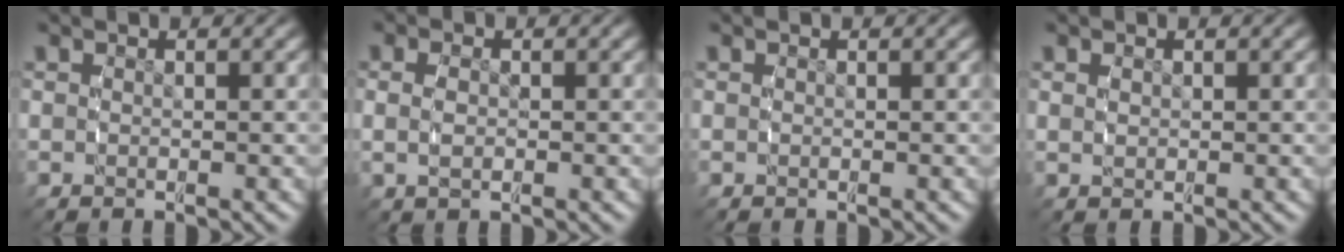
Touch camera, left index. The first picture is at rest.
{"total": 1.7, "force": [0.0, 0.9, 1.5], "torque": [-0.032, -0.004, 0.005]}
{"total": 0.0}
{"total": 0.6, "force": [0.3, 0.1, 0.4], "torque": [-0.009, -0.006, 0.013]}